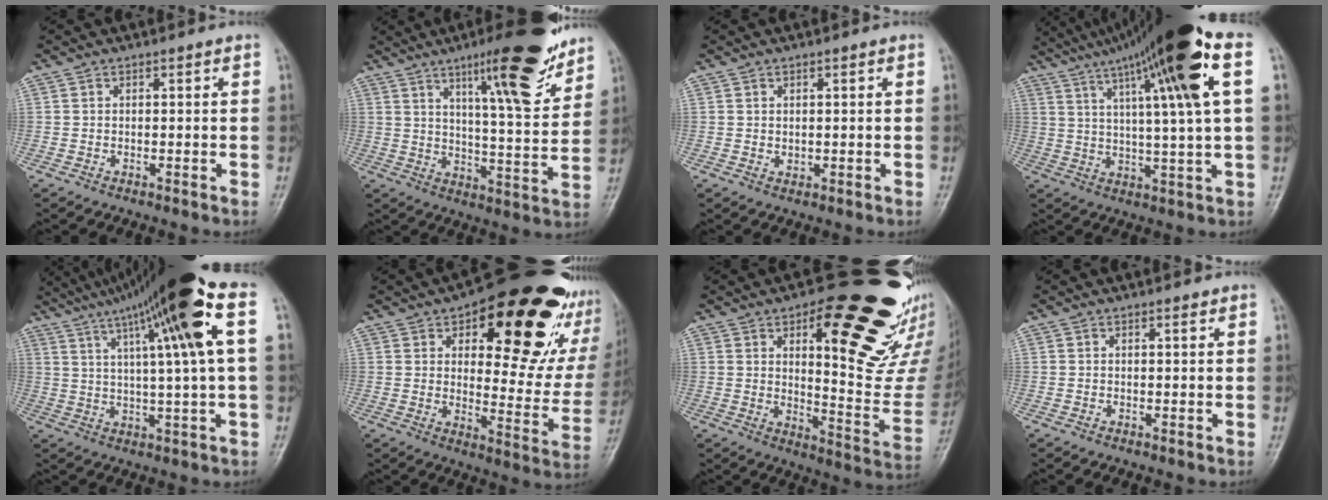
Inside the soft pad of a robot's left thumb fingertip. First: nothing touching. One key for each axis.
{"total": 18.0, "fx": 11.3, "fy": 3.6, "fz": 13.5, "tx": -0.171, "ty": -0.061, "tz": 0.172}
{"total": 1.5, "fx": 0.6, "fy": 0.8, "fz": 1.1, "tx": -0.013, "ty": -0.005, "tz": 0.014}
{"total": 22.1, "fx": 10.1, "fy": 1.5, "fz": 19.6, "tx": -0.316, "ty": 0.008, "tz": 0.159}
{"total": 20.4, "fx": 8.3, "fy": 1.3, "fz": 18.6, "tx": -0.301, "ty": 0.018, "tz": 0.129}
{"total": 29.6, "fx": 14.0, "fy": 13.0, "fz": 22.5, "tx": -0.245, "ty": -0.018, "tz": 0.194}
{"total": 26.2, "fx": 14.2, "fy": 9.1, "fz": 20.1, "tx": -0.203, "ty": -0.067, "tz": 0.199}
{"total": 0.8, "fx": 0.5, "fy": 0.2, "fz": 0.6, "tx": -0.009, "ty": -0.002, "tz": 0.007}